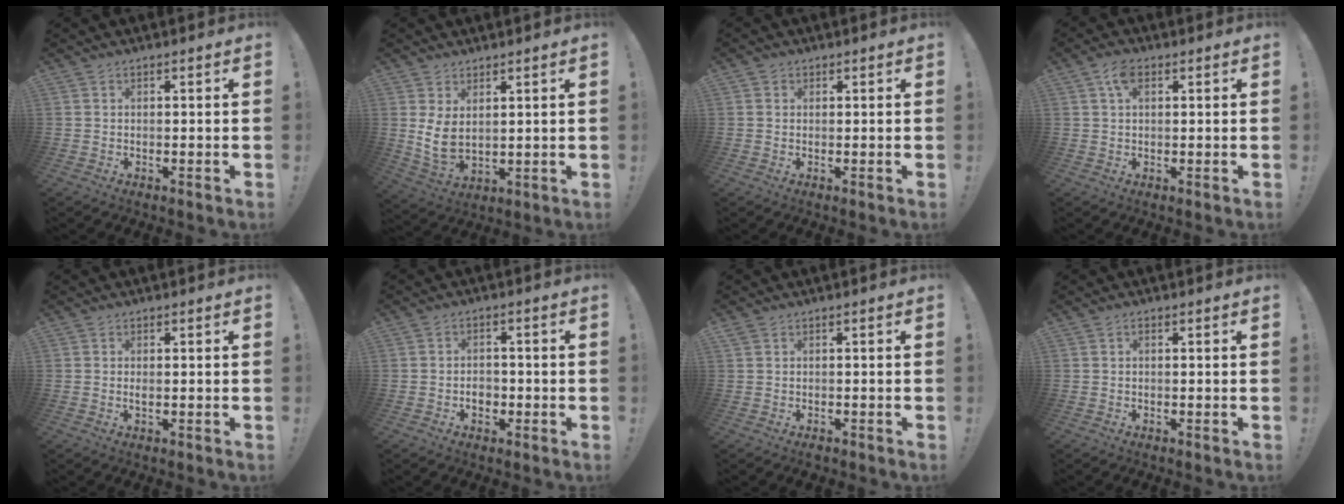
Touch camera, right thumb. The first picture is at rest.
{"total": 6.9, "force": [2.5, 4.1, 5.1], "torque": [-0.095, -0.024, 0.047]}
{"total": 1.2, "force": [0.6, 1.0, 0.3], "torque": [0.002, -0.002, 0.009]}
{"total": 4.7, "force": [1.8, 2.5, 3.6], "torque": [-0.061, 0.003, 0.029]}
{"total": 0.9, "force": [0.0, 0.3, 0.9], "torque": [-0.011, -0.003, -0.001]}
{"total": 4.2, "force": [-1.4, 3.3, 2.1], "torque": [-0.023, 0.005, -0.026]}
{"total": 1.1, "force": [-0.3, 1.0, 0.4], "torque": [-0.007, 0.002, -0.005]}
{"total": 0.6, "force": [-0.3, 0.2, 0.5], "torque": [-0.012, 0.002, -0.004]}